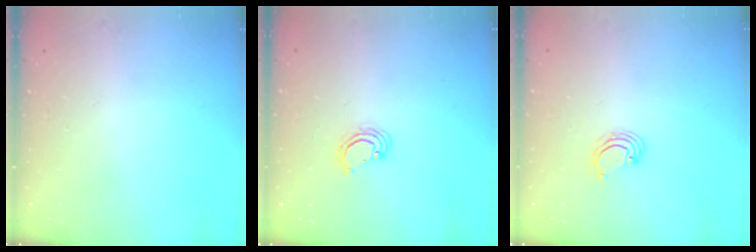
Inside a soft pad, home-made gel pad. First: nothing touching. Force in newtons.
{"total": 2.6, "press": 2.6, "slide": 0.1}
{"total": 2.7, "press": 2.7, "slide": 0.7}